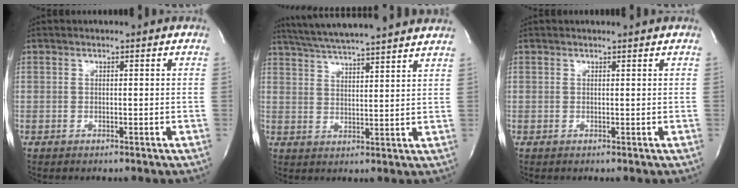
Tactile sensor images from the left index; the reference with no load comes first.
{"total": 18.7, "force": [16.7, 0.5, 8.4], "torque": [-0.147, 0.024, 0.236]}
{"total": 1.2, "force": [1.1, -0.3, 0.1], "torque": [-0.008, 0.000, 0.016]}